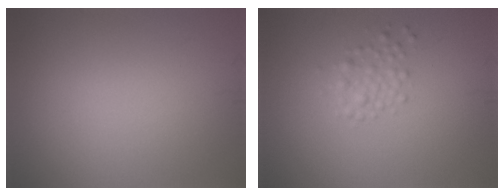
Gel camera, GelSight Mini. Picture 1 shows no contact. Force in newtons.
{"total": 1.7, "press": 1.7, "slide": 0.1}